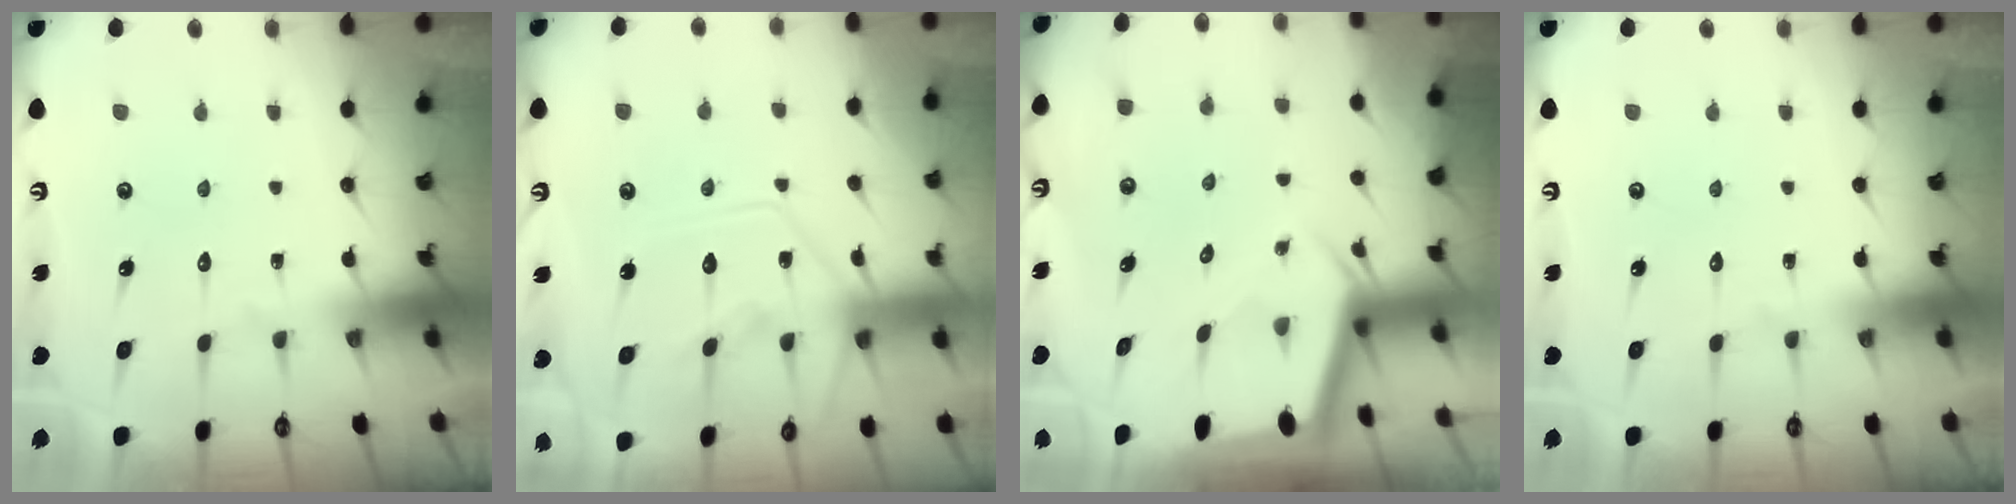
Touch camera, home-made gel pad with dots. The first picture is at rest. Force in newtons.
{"total": 12.4, "press": 12.3, "slide": 1.6}
{"total": 2.4, "press": 2.4, "slide": 0.1}
{"total": 0.0}